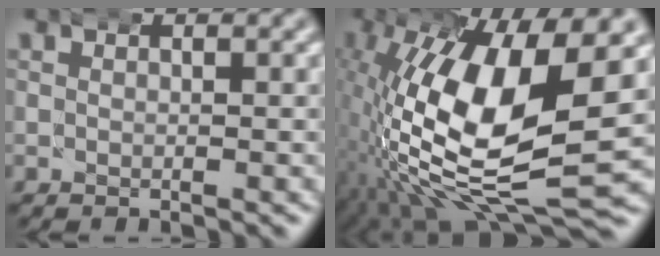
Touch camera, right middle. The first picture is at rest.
{"total": 17.4, "force": [-0.6, 8.0, 15.4], "torque": [-0.292, -0.029, 0.015]}